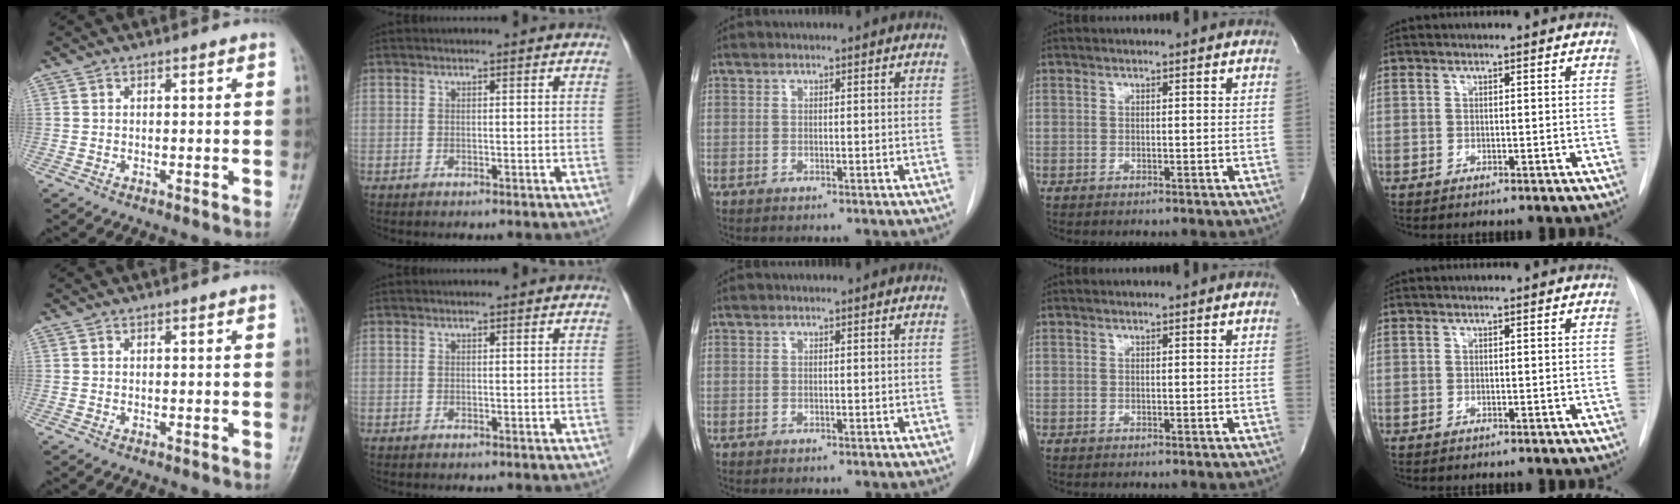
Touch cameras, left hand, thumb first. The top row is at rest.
{}